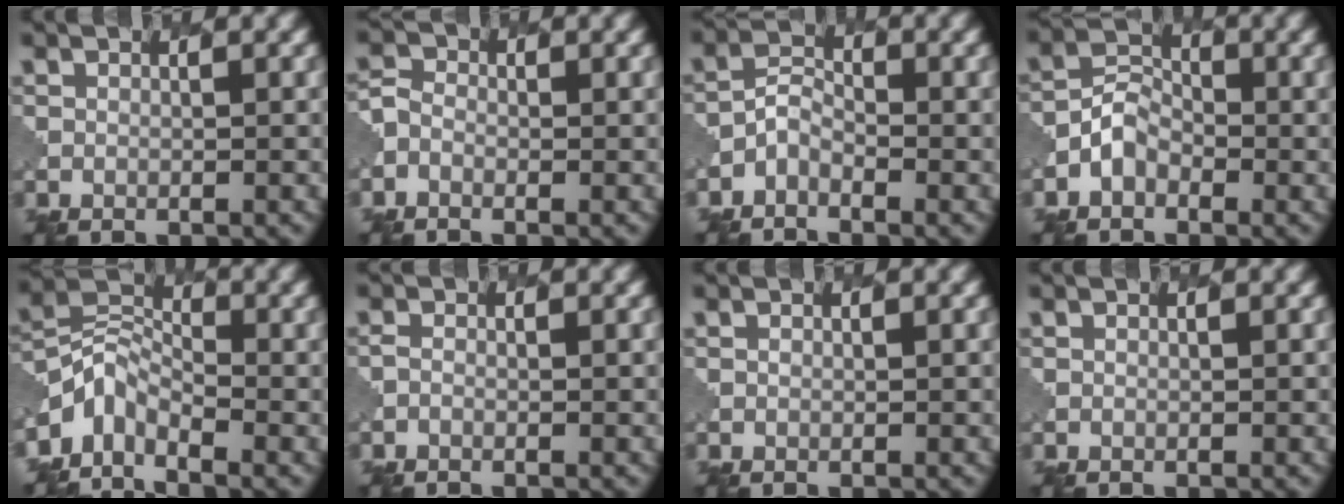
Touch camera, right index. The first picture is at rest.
{"total": 1.9, "force": [-0.8, 1.6, 0.8], "torque": [-0.011, 0.003, -0.021]}
{"total": 1.6, "force": [-1.1, 1.0, 0.6], "torque": [-0.014, 0.008, -0.028]}
{"total": 2.4, "force": [-1.1, 1.9, 1.0], "torque": [-0.018, 0.010, -0.029]}
{"total": 3.4, "force": [-2.5, 1.9, 1.1], "torque": [-0.020, 0.004, -0.063]}
{"total": 0.5, "force": [-0.5, 0.2, 0.1], "torque": [-0.002, -0.003, -0.012]}
{"total": 0.0}
{"total": 0.0}